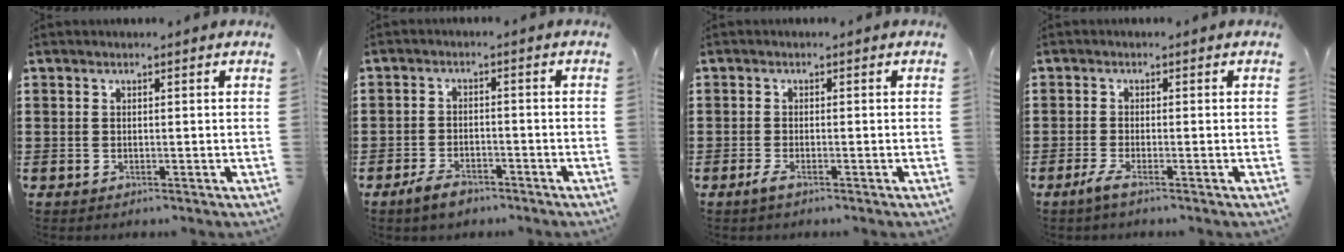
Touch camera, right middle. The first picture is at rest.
{"total": 3.0, "force": [-2.5, 1.4, 1.1], "torque": [-0.029, 0.004, -0.050]}
{"total": 1.2, "force": [-0.8, 0.3, 0.9], "torque": [-0.025, -0.006, -0.016]}
{"total": 1.9, "force": [-1.1, 0.2, 1.5], "torque": [-0.042, -0.010, -0.024]}